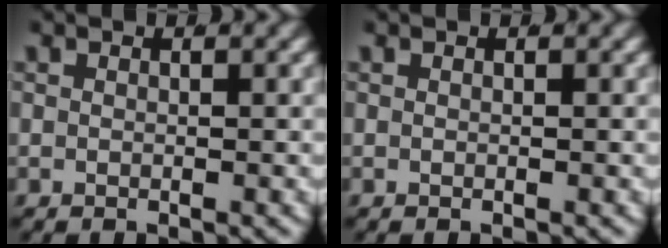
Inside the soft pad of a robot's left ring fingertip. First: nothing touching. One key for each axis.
{"total": 0.0}